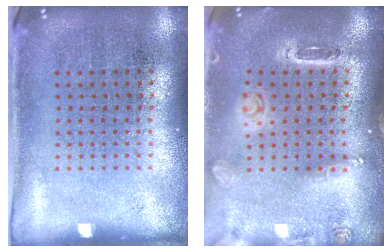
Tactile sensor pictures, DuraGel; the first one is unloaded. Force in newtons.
{"total": 1.5, "press": 1.5, "slide": 0.2}